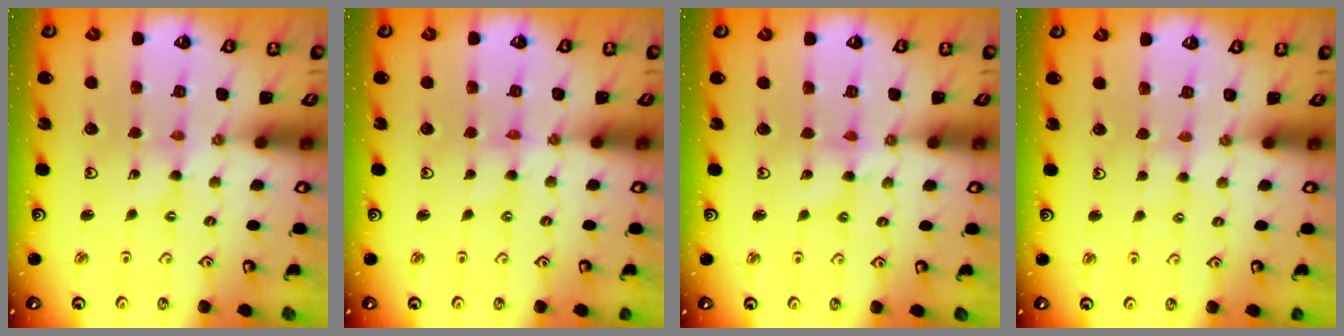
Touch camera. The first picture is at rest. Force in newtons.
{"total": 1.1, "press": 1.1, "slide": 0.2}
{"total": 2.7, "press": 2.7, "slide": 0.2}
{"total": 2.2, "press": 2.2, "slide": 0.3}